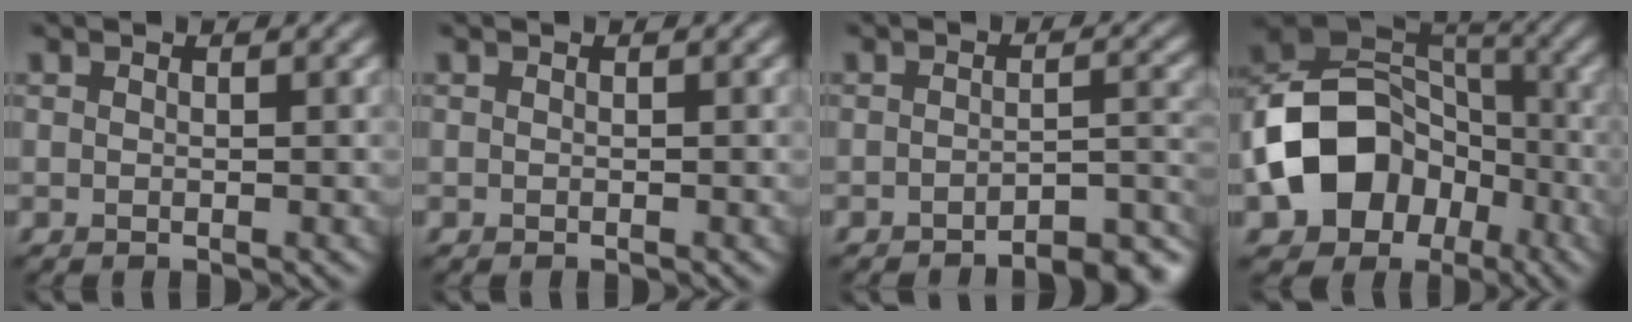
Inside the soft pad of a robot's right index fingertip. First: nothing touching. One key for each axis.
{"total": 0.0}
{"total": 5.5, "fx": -4.6, "fy": 1.2, "fz": 2.8, "tx": -0.023, "ty": 0.012, "tz": -0.059}
{"total": 11.9, "fx": -3.8, "fy": 9.1, "fz": 6.7, "tx": -0.123, "ty": 0.003, "tz": -0.081}